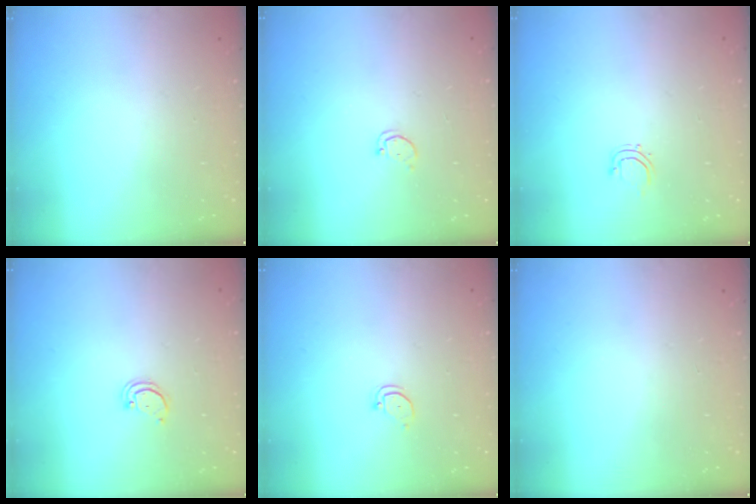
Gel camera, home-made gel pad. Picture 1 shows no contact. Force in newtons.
{"total": 1.7, "press": 1.7, "slide": 0.2}
{"total": 2.8, "press": 2.7, "slide": 0.5}
{"total": 1.8, "press": 1.8, "slide": 0.2}
{"total": 2.4, "press": 2.4, "slide": 0.2}
{"total": 0.0}